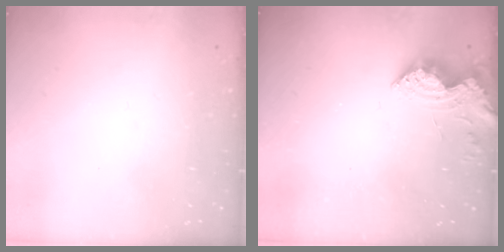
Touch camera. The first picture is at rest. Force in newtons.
{"total": 9.1, "press": 9.1, "slide": 0.8}